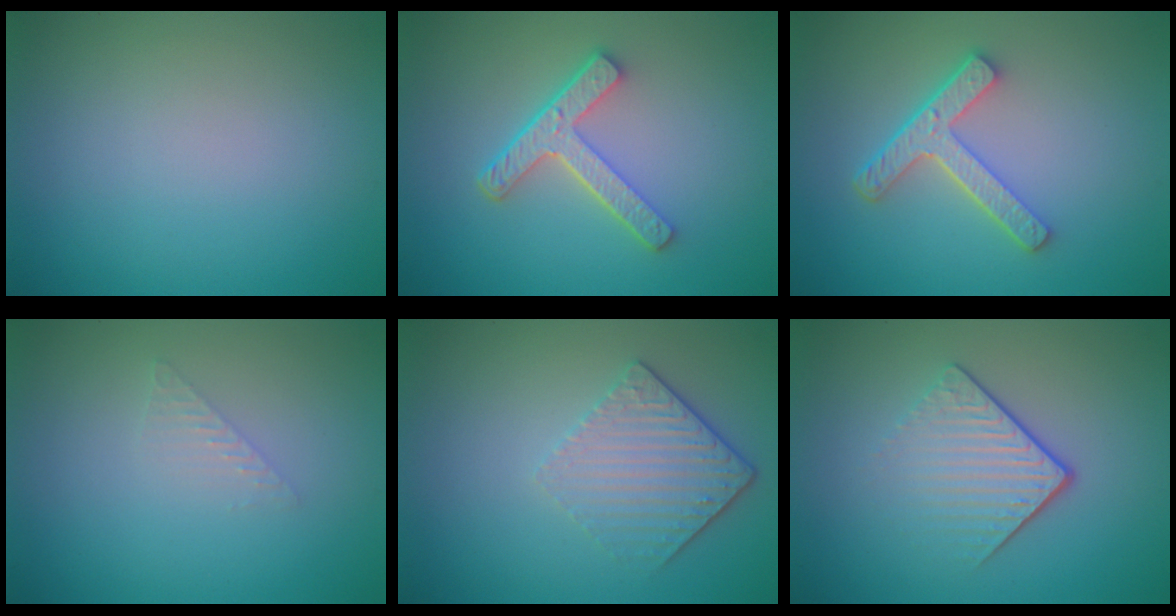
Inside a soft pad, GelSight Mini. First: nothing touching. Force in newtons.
{"total": 4.4, "press": 3.3, "slide": 2.9}
{"total": 4.3, "press": 3.2, "slide": 2.8}
{"total": 1.0, "press": 1.0, "slide": 0.0}
{"total": 4.3, "press": 3.0, "slide": 3.1}
{"total": 4.2, "press": 2.5, "slide": 3.4}